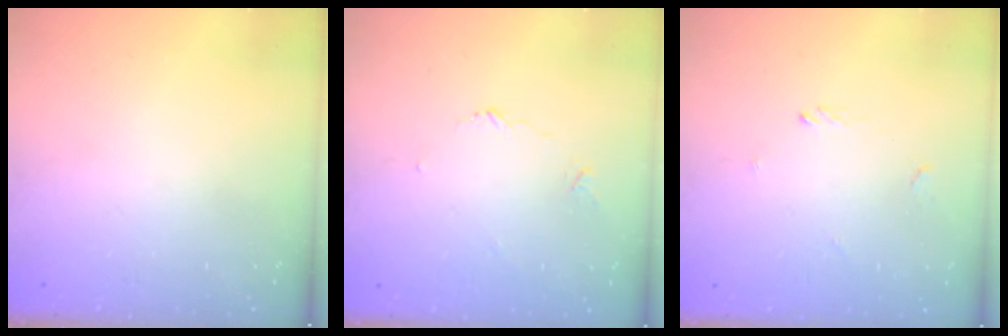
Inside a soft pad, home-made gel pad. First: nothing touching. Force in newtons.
{"total": 3.5, "press": 3.4, "slide": 0.4}
{"total": 0.6, "press": 0.3, "slide": 0.5}